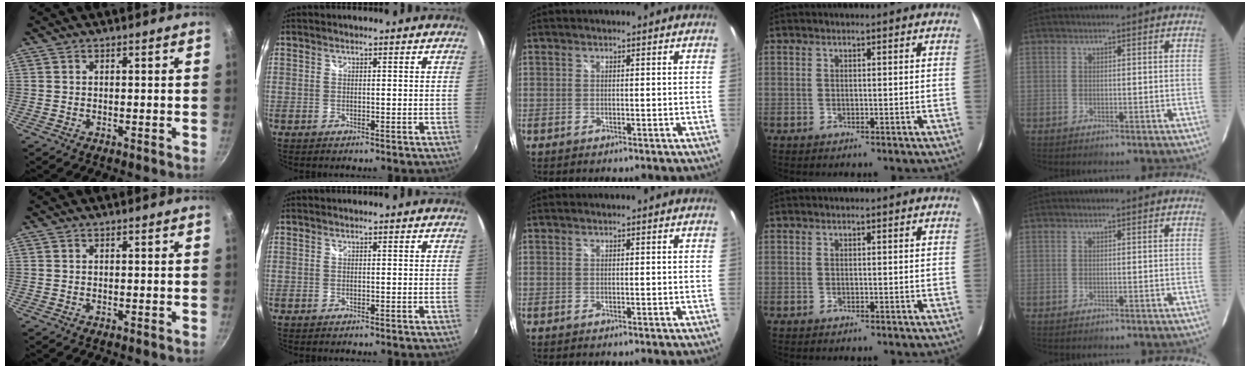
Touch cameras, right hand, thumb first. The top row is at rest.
{}